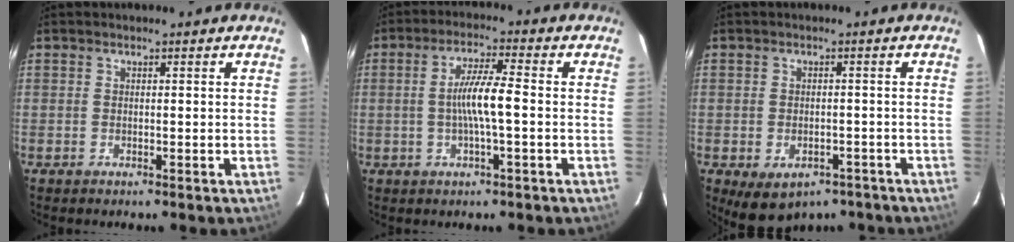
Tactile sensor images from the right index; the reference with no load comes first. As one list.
[{"total": 6.6, "force": [-0.8, 0.2, 6.5], "torque": [-0.123, 0.003, -0.016]}, {"total": 8.7, "force": [-5.4, 5.4, 4.2], "torque": [-0.075, -0.007, -0.055]}]